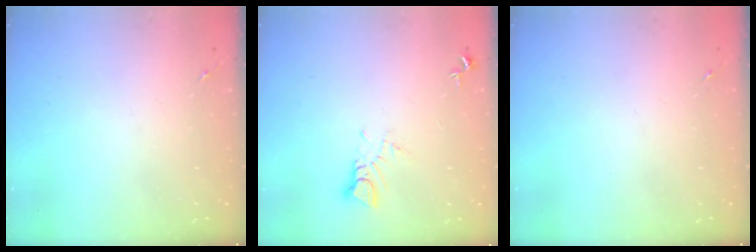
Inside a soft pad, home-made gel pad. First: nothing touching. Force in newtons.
{"total": 3.8, "press": 3.7, "slide": 0.2}
{"total": 0.0}